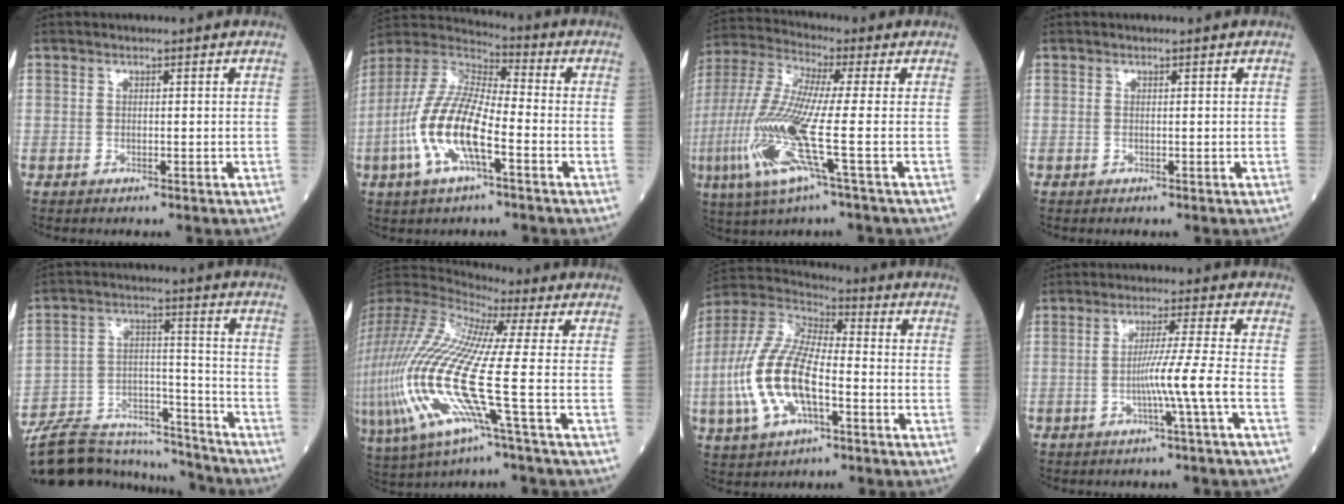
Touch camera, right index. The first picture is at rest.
{"total": 14.0, "force": [-4.3, 3.7, 12.8], "torque": [-0.281, -0.002, -0.087]}
{"total": 15.4, "force": [-3.6, 0.8, 14.9], "torque": [-0.337, -0.014, -0.079]}
{"total": 0.0}
{"total": 19.5, "force": [-17.8, 5.6, 5.7], "torque": [-0.124, 0.022, -0.284]}
{"total": 23.6, "force": [-6.0, 3.6, 22.6], "torque": [-0.574, -0.037, -0.129]}
{"total": 15.2, "force": [-3.6, 5.9, 13.6], "torque": [-0.308, 0.001, -0.070]}
{"total": 6.0, "force": [-1.9, -2.1, 5.3], "torque": [-0.098, 0.002, -0.034]}